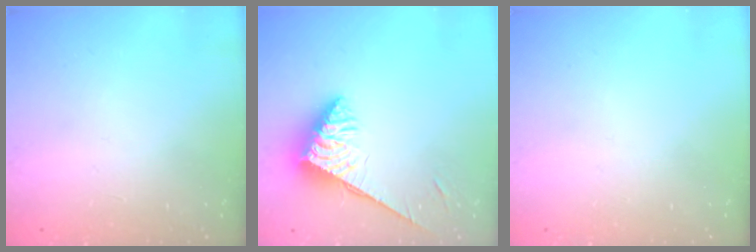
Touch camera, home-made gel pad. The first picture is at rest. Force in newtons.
{"total": 6.0, "press": 6.0, "slide": 0.1}
{"total": 0.0}